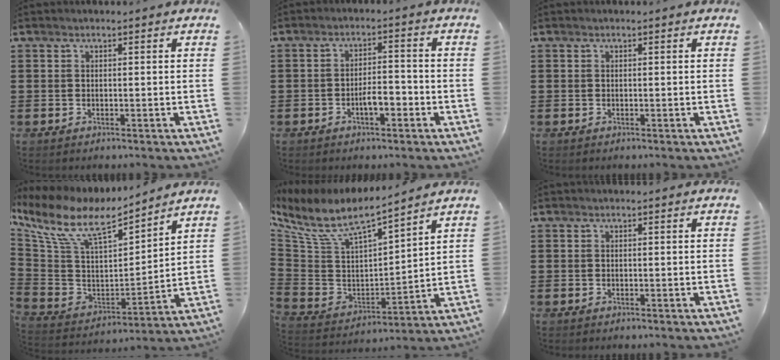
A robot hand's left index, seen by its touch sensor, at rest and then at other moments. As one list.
[{"total": 4.0, "force": [-1.9, 1.4, 3.2], "torque": [-0.058, 0.007, -0.037]}, {"total": 0.0}, {"total": 10.2, "force": [7.0, 3.7, 6.3], "torque": [-0.153, -0.044, 0.119]}, {"total": 8.7, "force": [6.8, 2.3, 4.8], "torque": [-0.126, -0.046, 0.116]}, {"total": 0.0}]